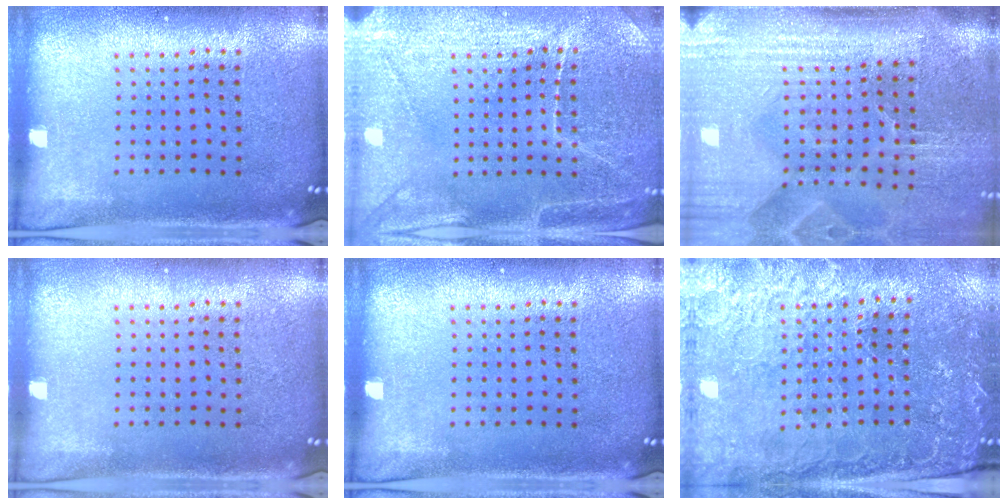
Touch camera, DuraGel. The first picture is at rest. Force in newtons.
{"total": 3.4, "press": 3.3, "slide": 0.5}
{"total": 4.9, "press": 4.2, "slide": 2.6}
{"total": 0.0}
{"total": 0.0}
{"total": 1.7, "press": 1.7, "slide": 0.3}